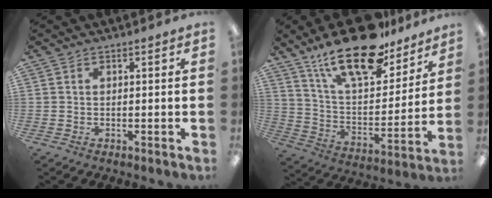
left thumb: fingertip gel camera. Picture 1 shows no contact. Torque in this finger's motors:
{"motor_torque": [0.41, 0.45, 1.60, -1.17, 0.40]}